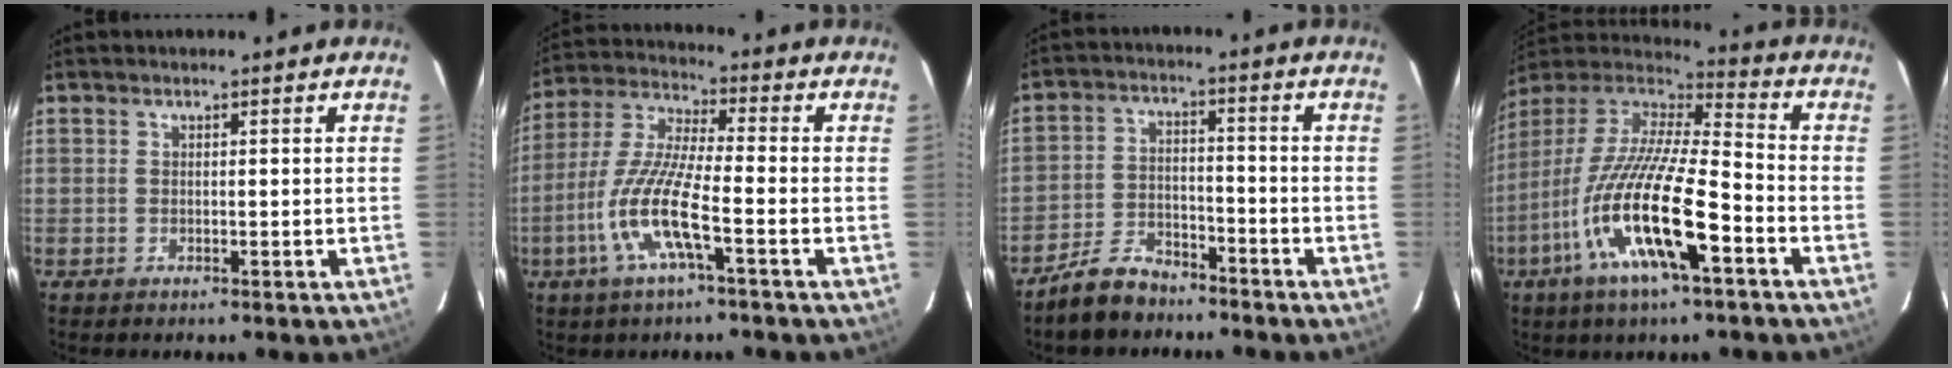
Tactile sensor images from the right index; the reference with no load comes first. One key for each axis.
{"total": 12.4, "fx": -4.9, "fy": 1.5, "fz": 11.3, "tx": -0.240, "ty": -0.006, "tz": -0.100}
{"total": 7.7, "fx": -6.3, "fy": 3.7, "fz": 2.6, "tx": -0.073, "ty": 0.016, "tz": -0.107}
{"total": 21.2, "fx": -9.2, "fy": 4.5, "fz": 18.6, "tx": -0.351, "ty": -0.041, "tz": -0.180}